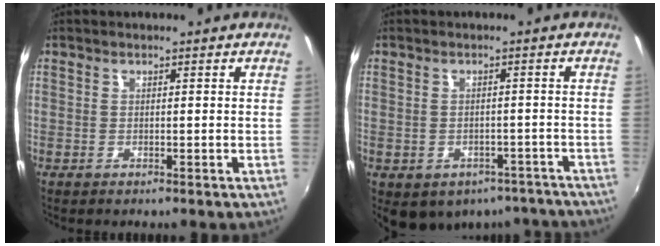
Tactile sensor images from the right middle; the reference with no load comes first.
{"total": 13.9, "force": [-9.8, 8.3, 5.4], "torque": [-0.111, -0.003, -0.101]}